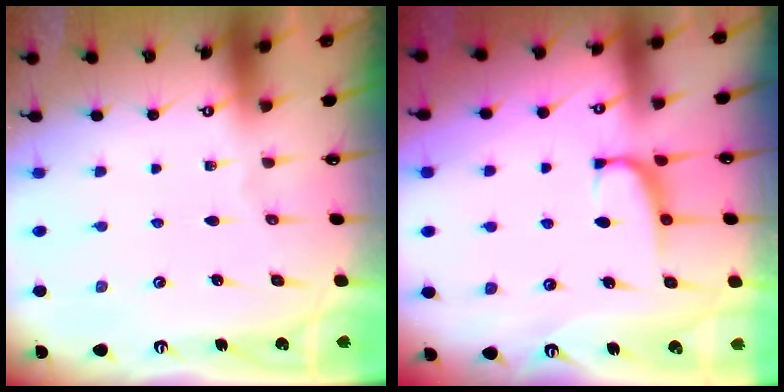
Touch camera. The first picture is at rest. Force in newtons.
{"total": 0.7, "press": 0.0, "slide": 0.7}